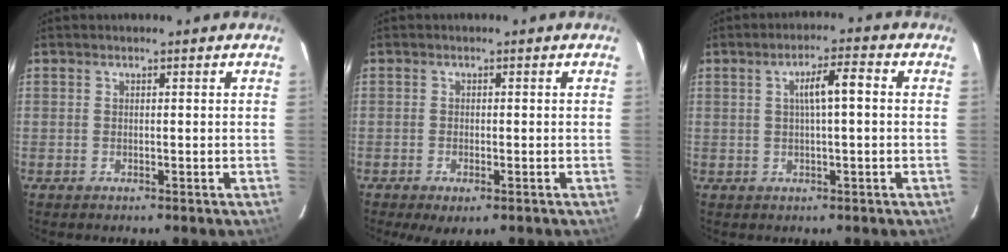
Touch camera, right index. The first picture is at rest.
{"total": 3.5, "force": [-2.1, 1.2, 2.5], "torque": [-0.039, -0.005, -0.026]}
{"total": 5.0, "force": [0.7, 0.5, 4.9], "torque": [-0.085, 0.014, 0.011]}